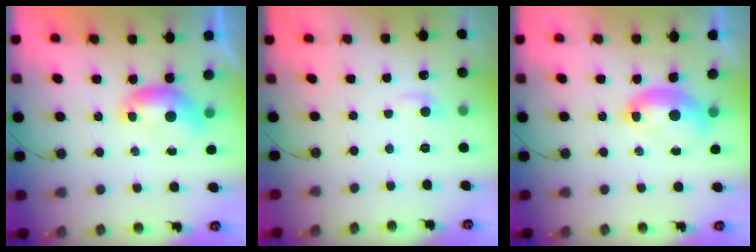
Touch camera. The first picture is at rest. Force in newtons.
{"total": 0.9, "press": 0.4, "slide": 0.8}
{"total": 2.6, "press": 2.5, "slide": 0.6}